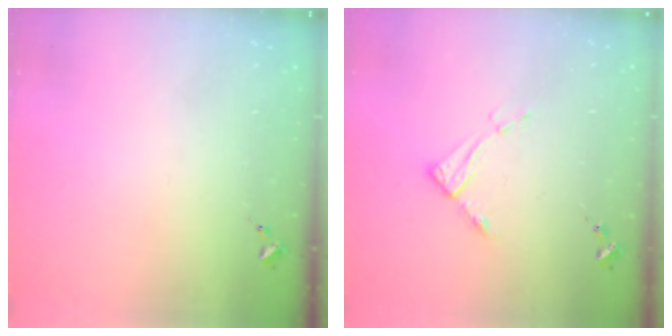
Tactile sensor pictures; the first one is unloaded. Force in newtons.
{"total": 7.7, "press": 7.7, "slide": 0.6}